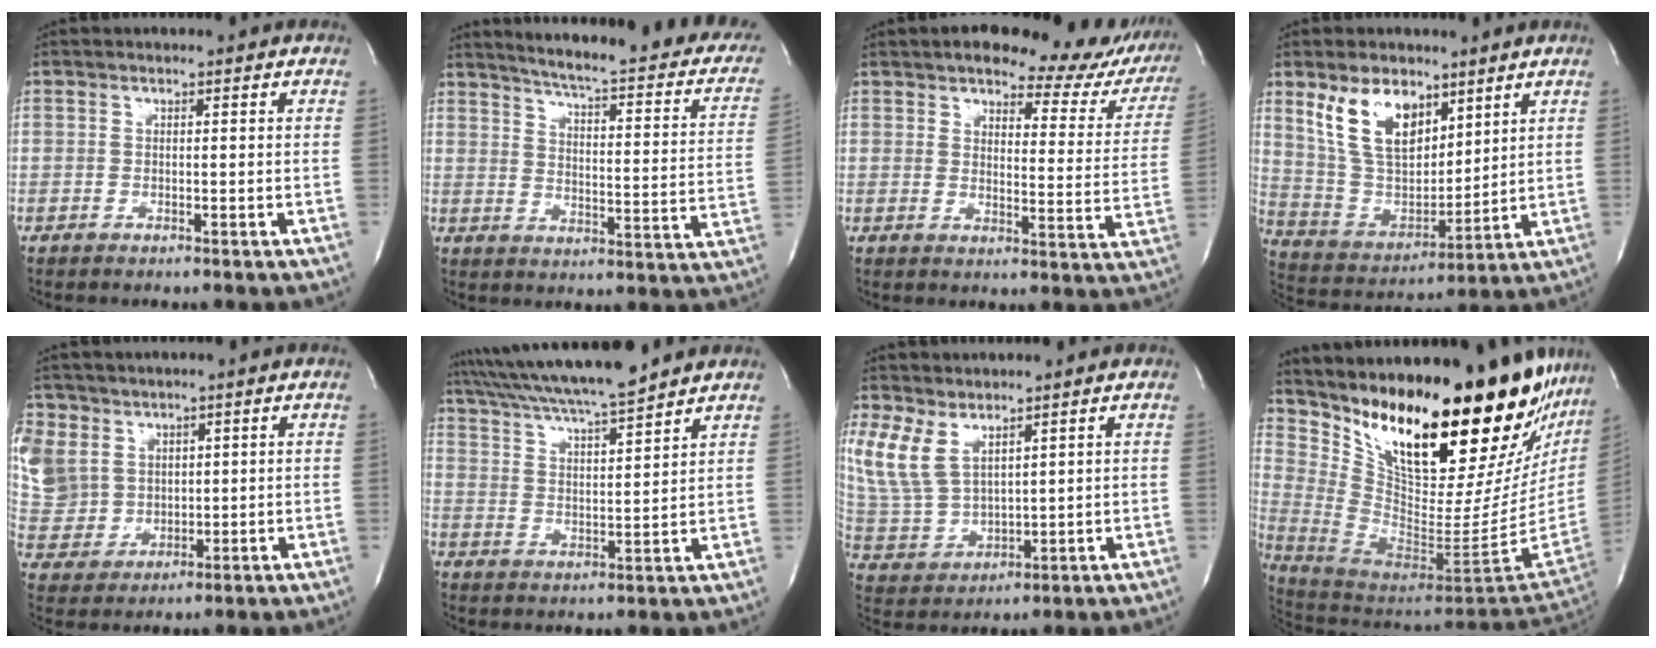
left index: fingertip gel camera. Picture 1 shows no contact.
{"total": 23.1, "force": [19.0, 3.5, 12.8], "torque": [-0.176, -0.045, 0.217]}
{"total": 18.4, "force": [15.7, 5.5, 7.7], "torque": [-0.074, -0.038, 0.164]}
{"total": 12.2, "force": [7.1, 6.4, 7.5], "torque": [-0.159, 0.003, 0.148]}
{"total": 20.3, "force": [7.7, 17.5, 7.0], "torque": [-0.264, 0.053, 0.175]}
{"total": 14.1, "force": [12.5, -0.2, 6.4], "torque": [-0.124, 0.011, 0.210]}
{"total": 7.7, "force": [4.5, 4.0, 4.8], "torque": [-0.125, 0.002, 0.106]}
{"total": 32.1, "force": [23.5, 7.0, 20.7], "torque": [-0.347, -0.081, 0.348]}